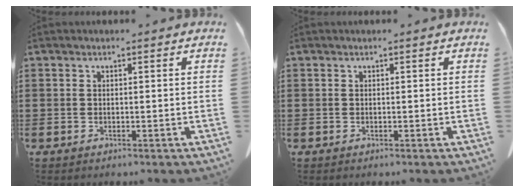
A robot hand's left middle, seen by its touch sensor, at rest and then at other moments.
{"total": 0.0}